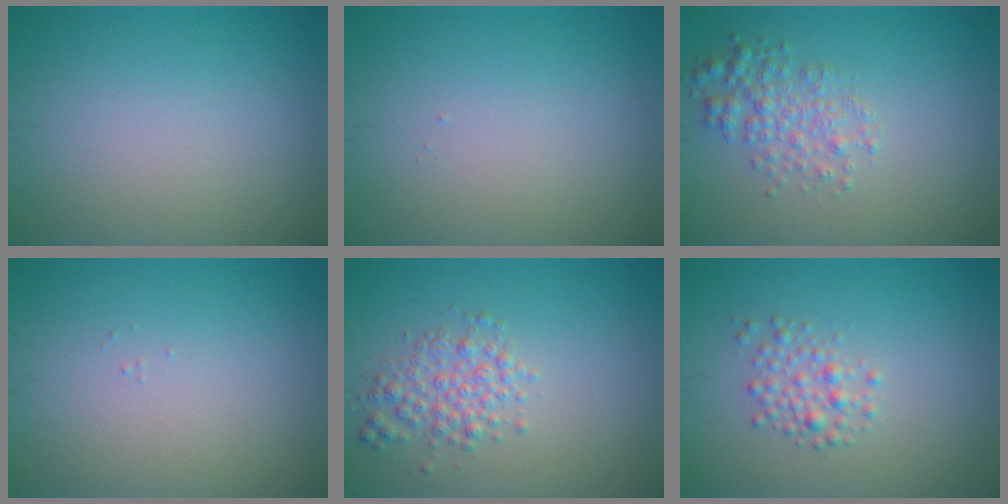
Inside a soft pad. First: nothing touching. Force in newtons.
{"total": 0.0}
{"total": 2.8, "press": 2.8, "slide": 0.1}
{"total": 0.0}
{"total": 2.8, "press": 2.8, "slide": 0.1}
{"total": 2.1, "press": 2.1, "slide": 0.1}